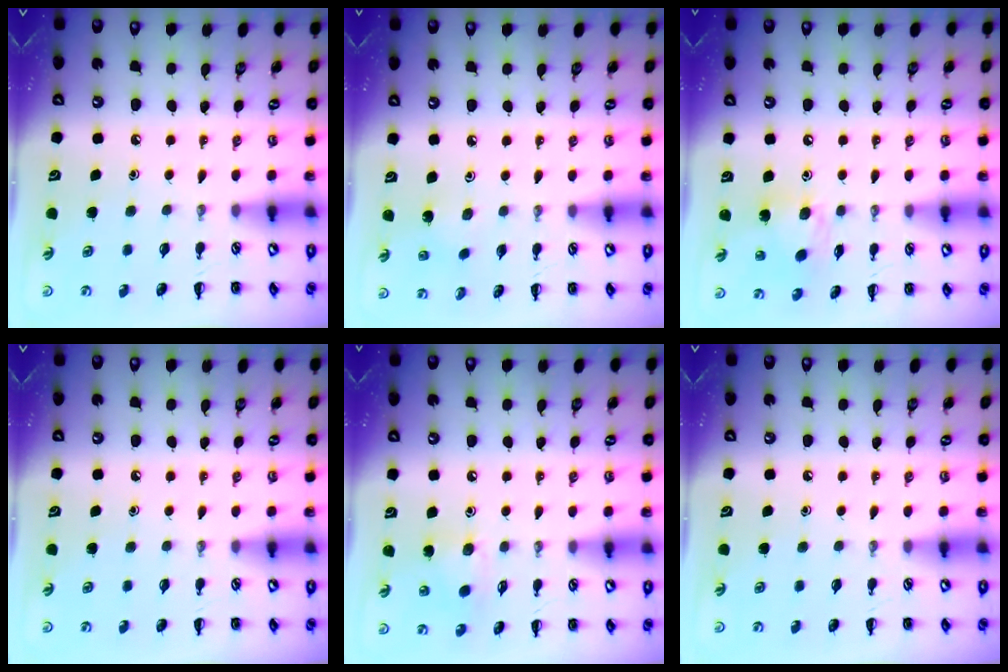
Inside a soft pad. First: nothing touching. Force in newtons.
{"total": 1.1, "press": 1.0, "slide": 0.5}
{"total": 9.5, "press": 9.4, "slide": 1.3}
{"total": 0.0}
{"total": 7.4, "press": 7.3, "slide": 0.6}
{"total": 0.0}